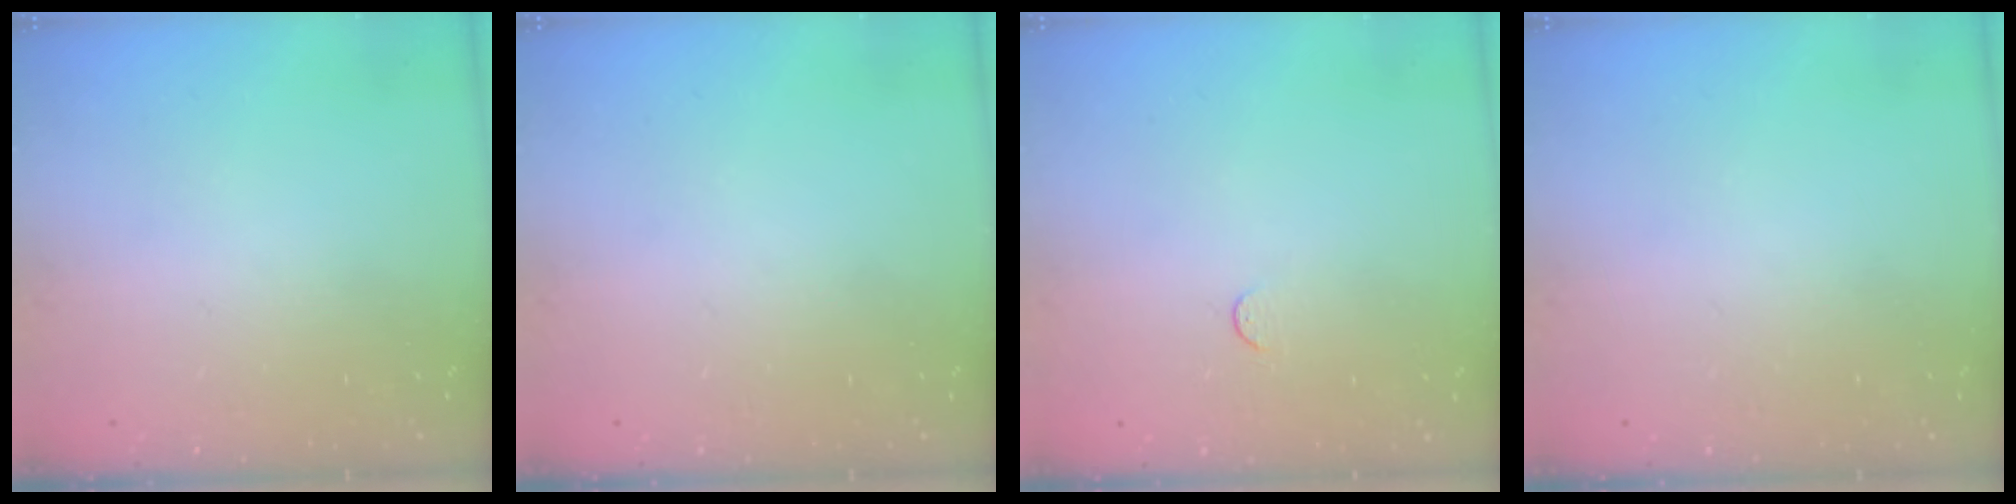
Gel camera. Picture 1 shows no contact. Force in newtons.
{"total": 0.0}
{"total": 3.7, "press": 3.7, "slide": 0.4}
{"total": 0.0}